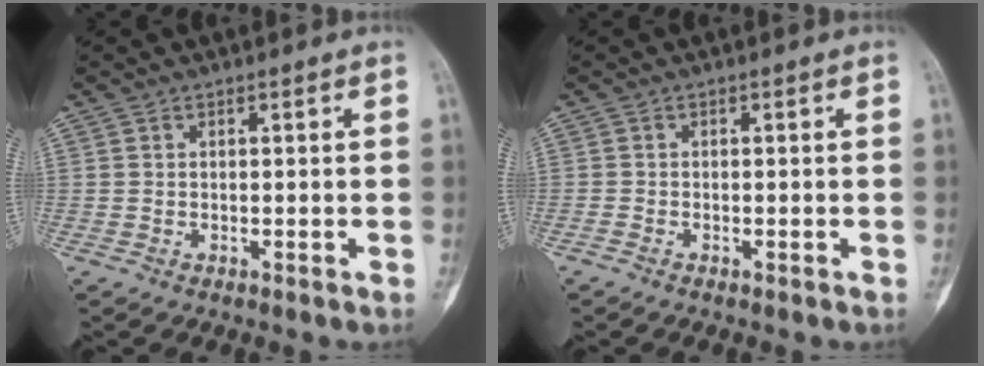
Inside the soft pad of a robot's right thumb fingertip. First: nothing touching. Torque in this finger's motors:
{"motor_torque": [-0.40, -0.10, 0.16, 0.00, -0.09]}